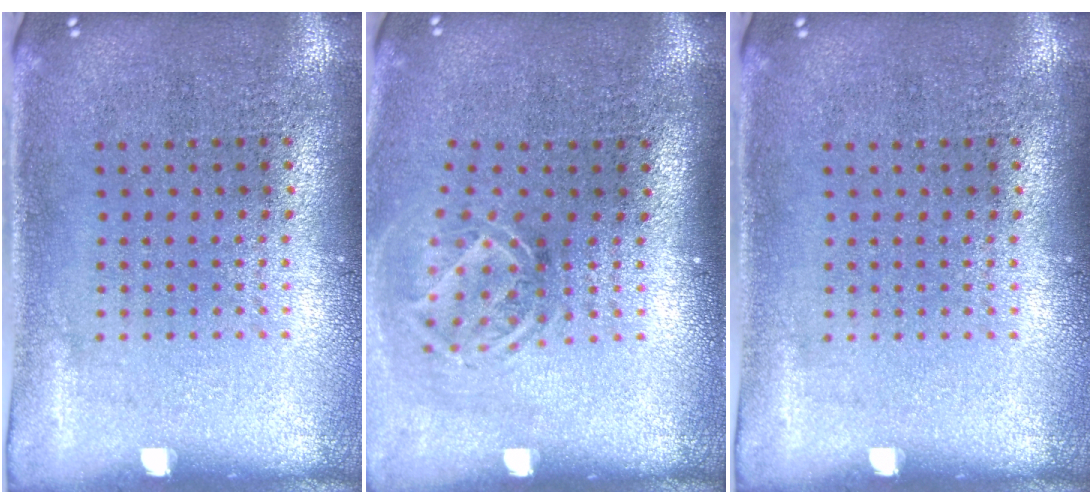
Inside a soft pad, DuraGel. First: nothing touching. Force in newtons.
{"total": 1.8, "press": 1.3, "slide": 1.3}
{"total": 0.0}